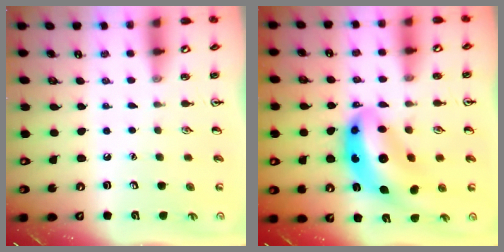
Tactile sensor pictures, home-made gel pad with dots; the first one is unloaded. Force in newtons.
{"total": 13.6, "press": 12.9, "slide": 4.3}